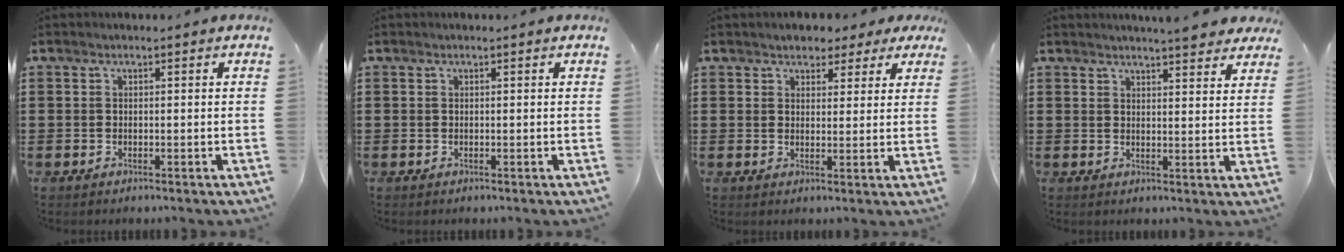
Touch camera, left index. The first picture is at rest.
{"total": 0.0}
{"total": 3.1, "force": [2.6, 1.6, 0.6], "torque": [-0.016, 0.001, 0.046]}
{"total": 4.0, "force": [3.9, 0.0, 1.1], "torque": [-0.024, -0.013, 0.070]}